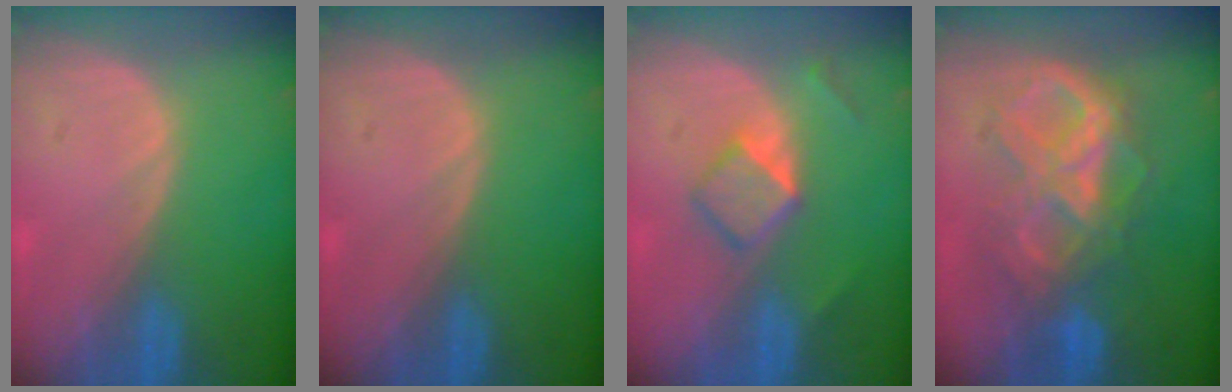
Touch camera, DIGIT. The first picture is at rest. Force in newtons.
{"total": 0.0}
{"total": 5.1, "press": 4.5, "slide": 2.3}
{"total": 9.3, "press": 9.2, "slide": 0.9}